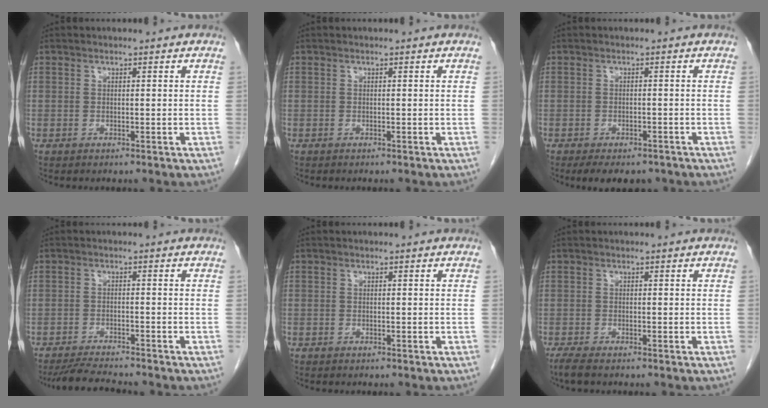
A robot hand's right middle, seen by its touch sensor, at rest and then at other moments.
{"total": 0.0}
{"total": 7.4, "force": [-5.7, 3.3, 3.4], "torque": [-0.042, -0.003, -0.074]}
{"total": 5.5, "force": [-5.2, -0.1, 1.8], "torque": [-0.035, -0.021, -0.089]}
{"total": 0.0}
{"total": 2.3, "force": [-1.8, 0.3, 1.4], "torque": [-0.036, -0.010, -0.031]}